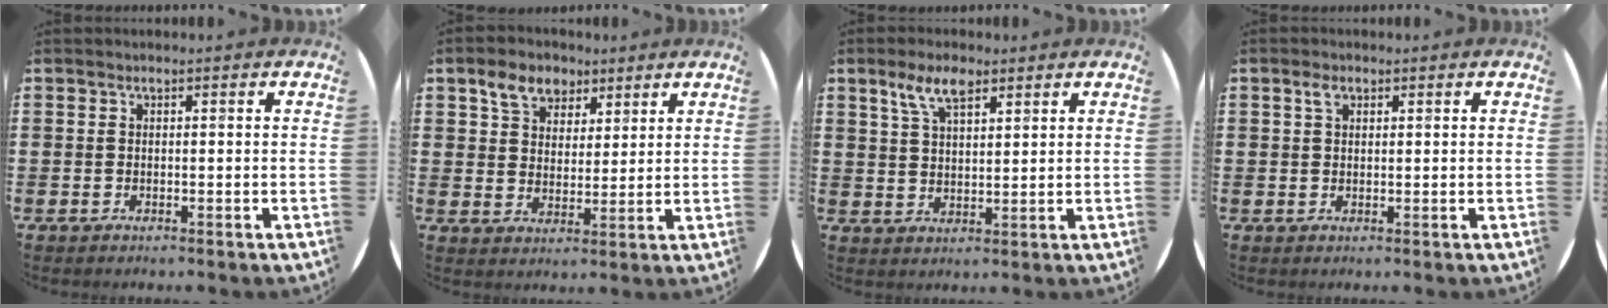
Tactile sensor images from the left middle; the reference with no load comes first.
{"total": 5.6, "force": [4.0, 3.6, 1.6], "torque": [-0.033, 0.003, 0.072]}
{"total": 5.4, "force": [3.6, 2.2, 3.4], "torque": [-0.068, 0.004, 0.063]}
{"total": 1.8, "force": [1.1, 1.1, 1.0], "torque": [-0.015, 0.001, 0.018]}